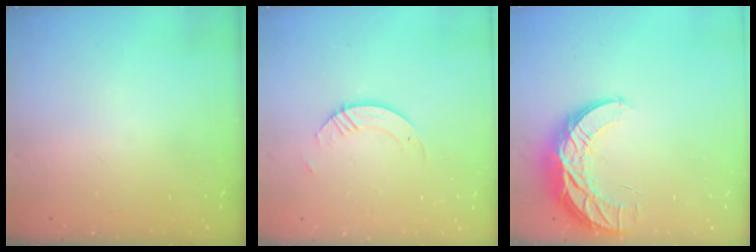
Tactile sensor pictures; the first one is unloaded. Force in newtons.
{"total": 3.7, "press": 3.7, "slide": 0.3}
{"total": 11.6, "press": 11.6, "slide": 0.9}